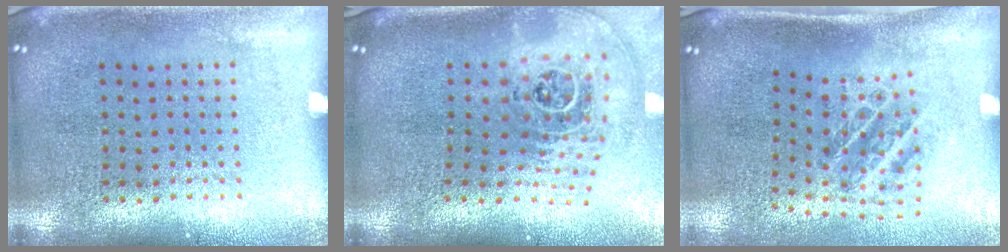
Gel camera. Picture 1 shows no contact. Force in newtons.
{"total": 2.9, "press": 2.0, "slide": 2.1}
{"total": 1.3, "press": 1.1, "slide": 0.6}